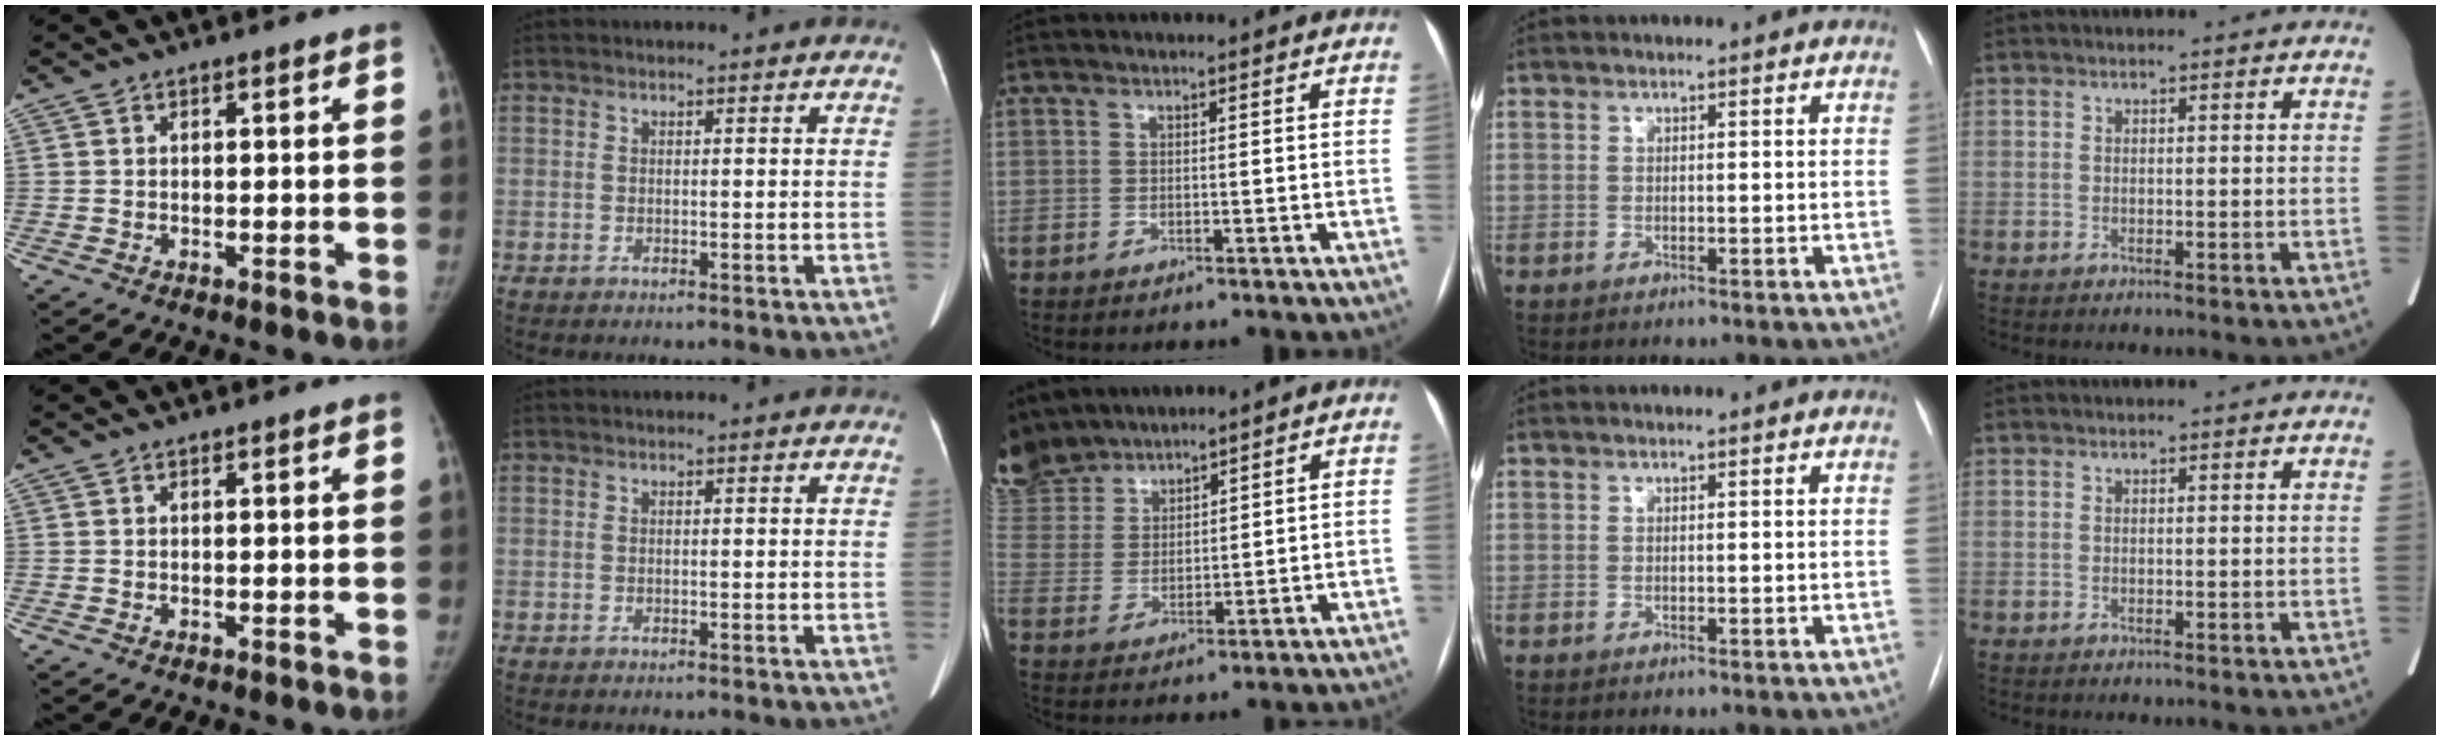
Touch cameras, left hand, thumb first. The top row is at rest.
{"middle": {"total": 10.2, "force": [9.7, 2.4, 1.8], "torque": [-0.068, 0.000, 0.215]}}